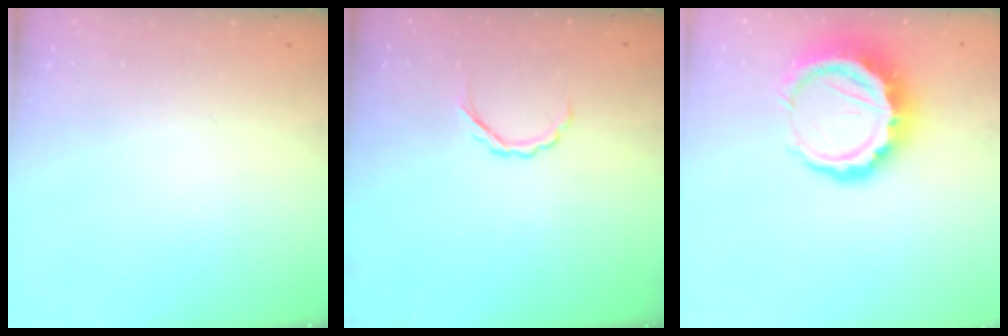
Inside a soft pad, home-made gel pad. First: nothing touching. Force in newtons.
{"total": 2.9, "press": 2.8, "slide": 0.9}
{"total": 11.6, "press": 11.4, "slide": 2.4}